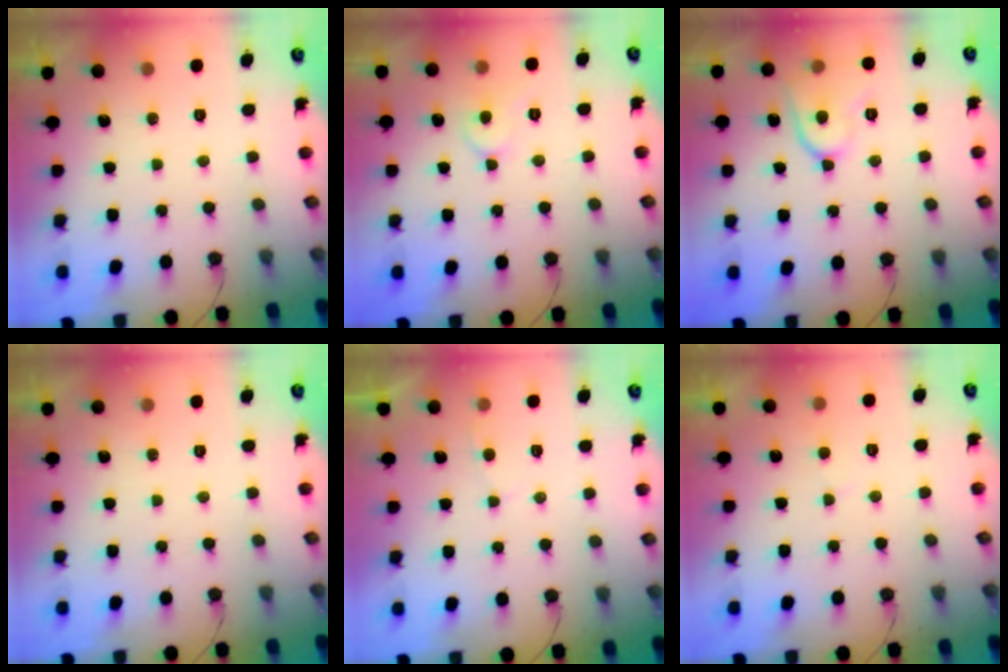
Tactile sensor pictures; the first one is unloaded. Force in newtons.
{"total": 5.3, "press": 5.3, "slide": 0.6}
{"total": 10.1, "press": 10.1, "slide": 1.0}
{"total": 0.0}
{"total": 2.5, "press": 2.5, "slide": 0.2}
{"total": 1.6, "press": 1.6, "slide": 0.2}